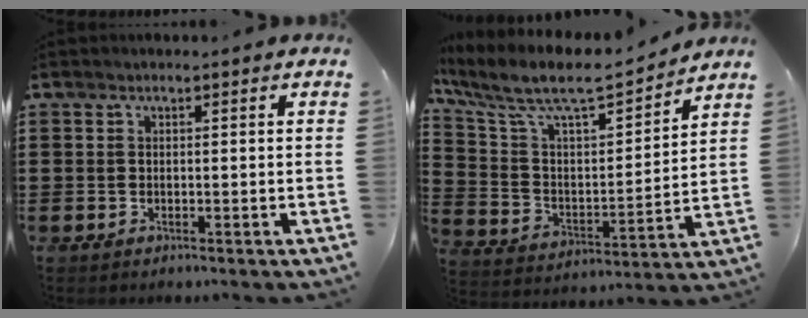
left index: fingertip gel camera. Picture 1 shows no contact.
{"total": 8.5, "force": [7.0, 1.9, 4.5], "torque": [-0.121, -0.051, 0.113]}